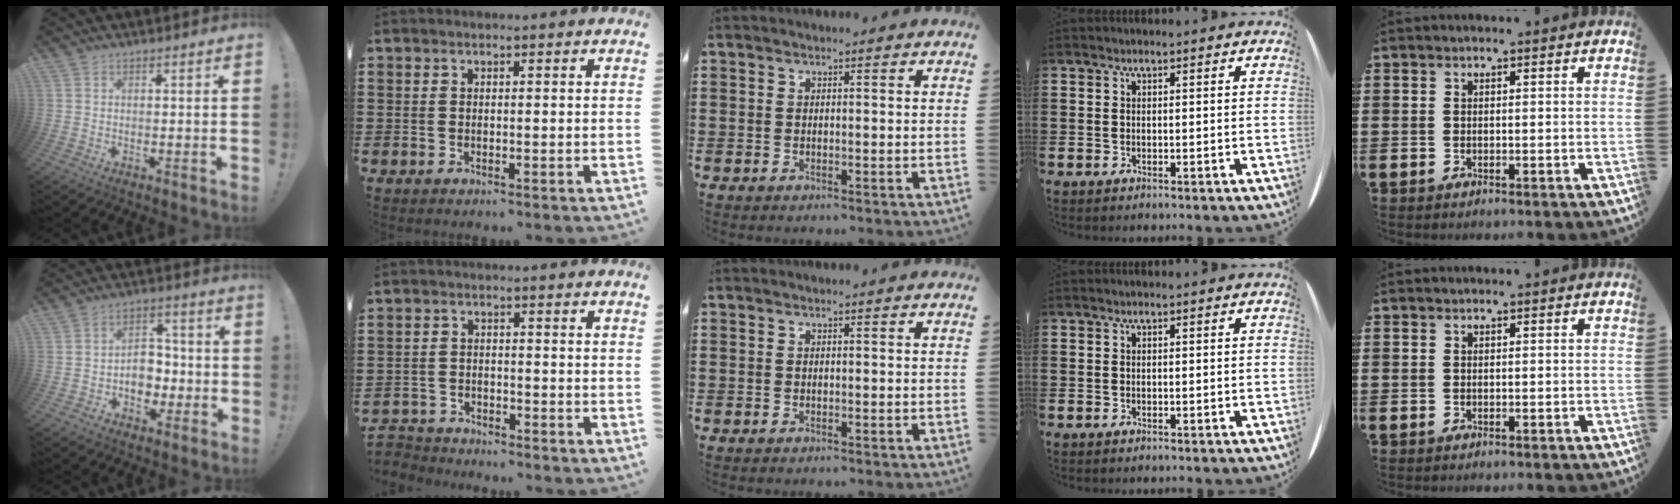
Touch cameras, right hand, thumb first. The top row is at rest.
{"thumb": {"total": 9.2, "force": [-2.0, 7.4, 5.0], "torque": [-0.074, 0.013, -0.029]}, "index": {"total": 2.6, "force": [-2.6, 0.4, -0.3], "torque": [-0.003, 0.000, -0.058]}}